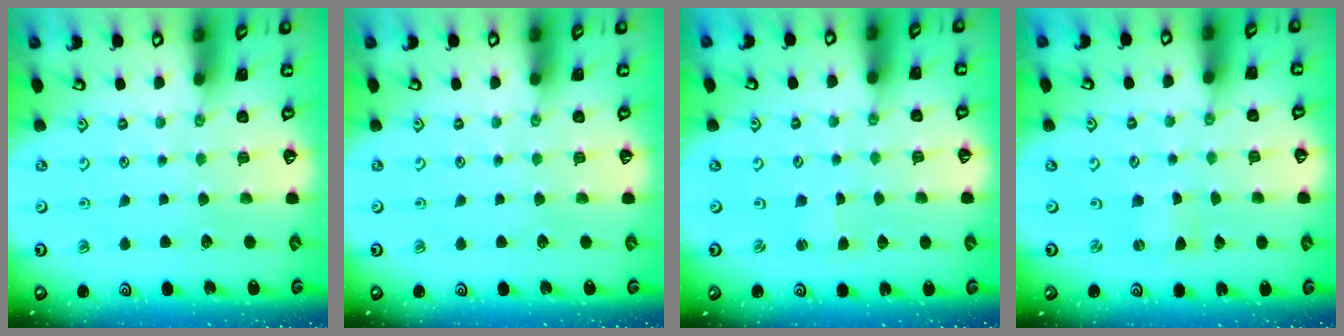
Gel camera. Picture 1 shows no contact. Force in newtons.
{"total": 0.0}
{"total": 1.1, "press": 1.1, "slide": 0.2}
{"total": 0.0}